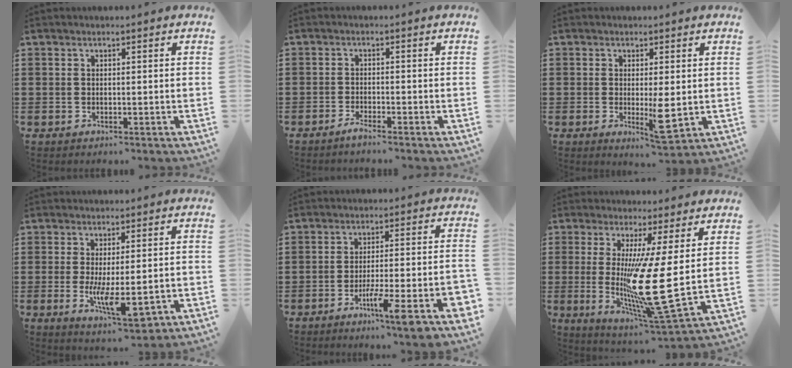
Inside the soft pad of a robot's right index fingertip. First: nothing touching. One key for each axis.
{"total": 1.6, "fx": -1.5, "fy": -0.1, "fz": 0.6, "tx": -0.012, "ty": -0.002, "tz": -0.027}
{"total": 5.1, "fx": -0.5, "fy": 1.1, "fz": 4.9, "tx": -0.079, "ty": -0.010, "tz": -0.007}
{"total": 7.7, "fx": -1.9, "fy": 1.6, "fz": 7.3, "tx": -0.147, "ty": -0.018, "tz": -0.034}
{"total": 9.4, "fx": -5.4, "fy": 0.6, "fz": 7.7, "tx": -0.128, "ty": -0.012, "tz": -0.097}
{"total": 14.6, "fx": 0.4, "fy": 1.2, "fz": 14.6, "tx": -0.257, "ty": -0.042, "tz": -0.003}